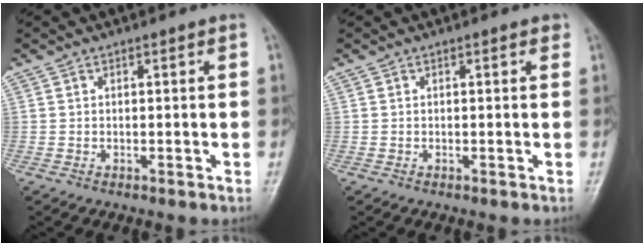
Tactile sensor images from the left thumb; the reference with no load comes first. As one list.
[{"total": 0.7, "force": [0.4, 0.3, 0.5], "torque": [-0.006, -0.001, 0.001]}]